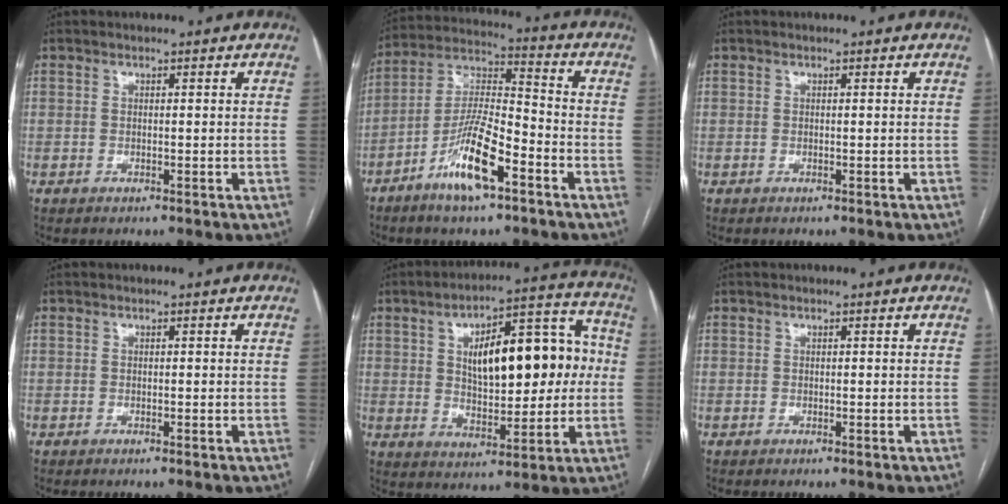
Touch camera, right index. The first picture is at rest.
{"total": 12.3, "force": [-6.4, 2.5, 10.2], "torque": [-0.203, 0.000, -0.120]}
{"total": 0.0}
{"total": 0.0}
{"total": 17.5, "force": [2.3, 7.3, 15.8], "torque": [-0.231, 0.042, 0.043]}
{"total": 0.0}